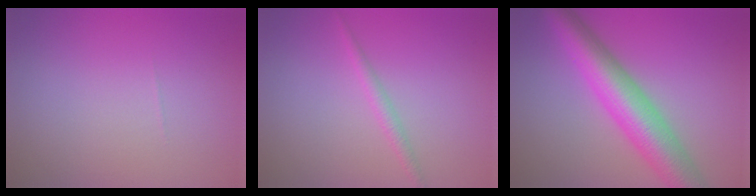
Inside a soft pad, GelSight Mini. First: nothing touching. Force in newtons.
{"total": 1.3, "press": 1.3, "slide": 0.0}
{"total": 7.9, "press": 7.9, "slide": 0.2}